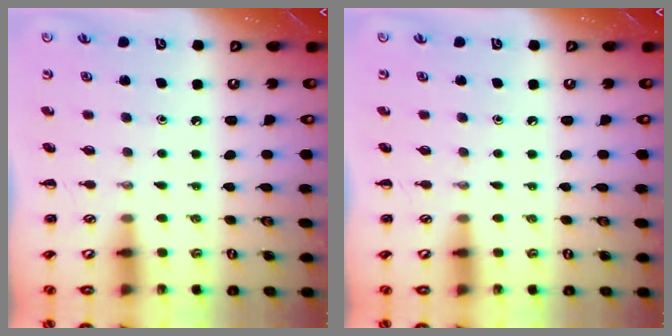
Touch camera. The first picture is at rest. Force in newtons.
{"total": 0.0}